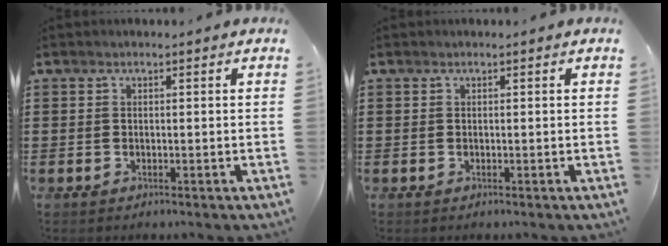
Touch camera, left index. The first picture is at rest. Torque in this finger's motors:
{"motor_torque": [0.00, 0.00, 0.00, 0.00]}